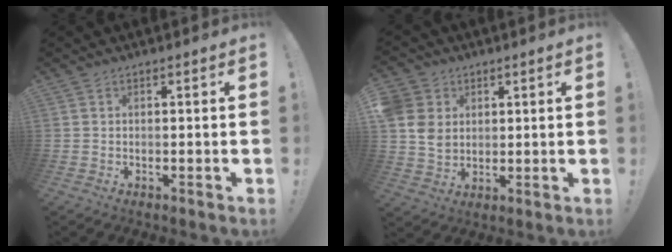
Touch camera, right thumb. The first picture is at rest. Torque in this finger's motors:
{"motor_torque": [0.06, 0.06, 1.17, 0.19, 0.36]}